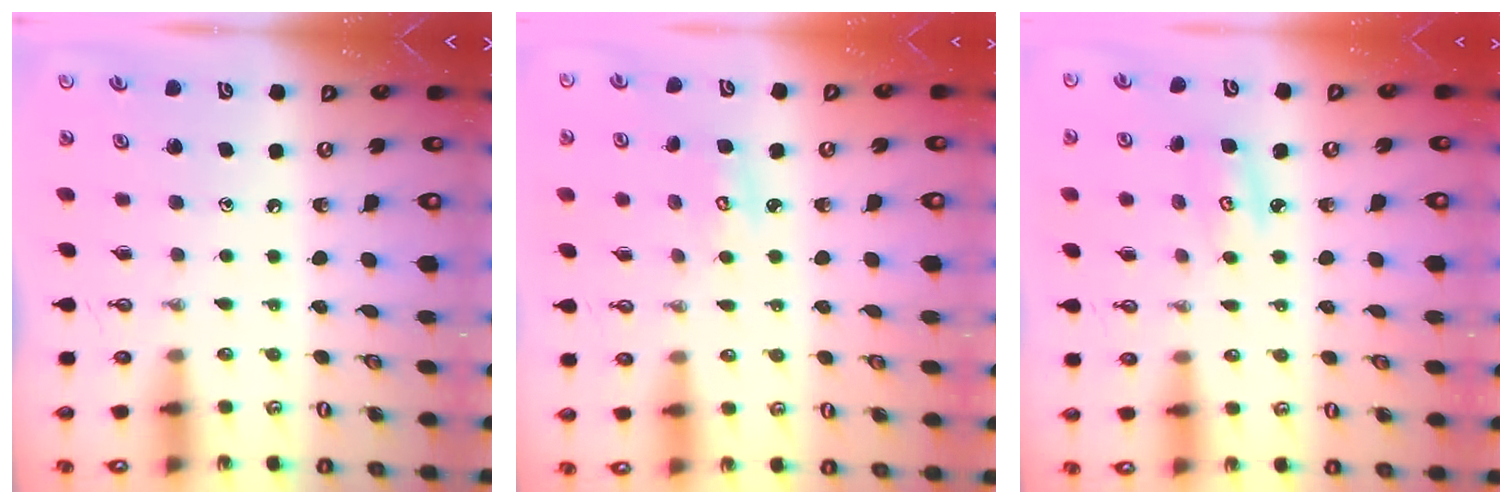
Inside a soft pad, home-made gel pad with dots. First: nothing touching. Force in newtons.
{"total": 2.9, "press": 2.9, "slide": 0.1}
{"total": 2.6, "press": 2.6, "slide": 0.3}